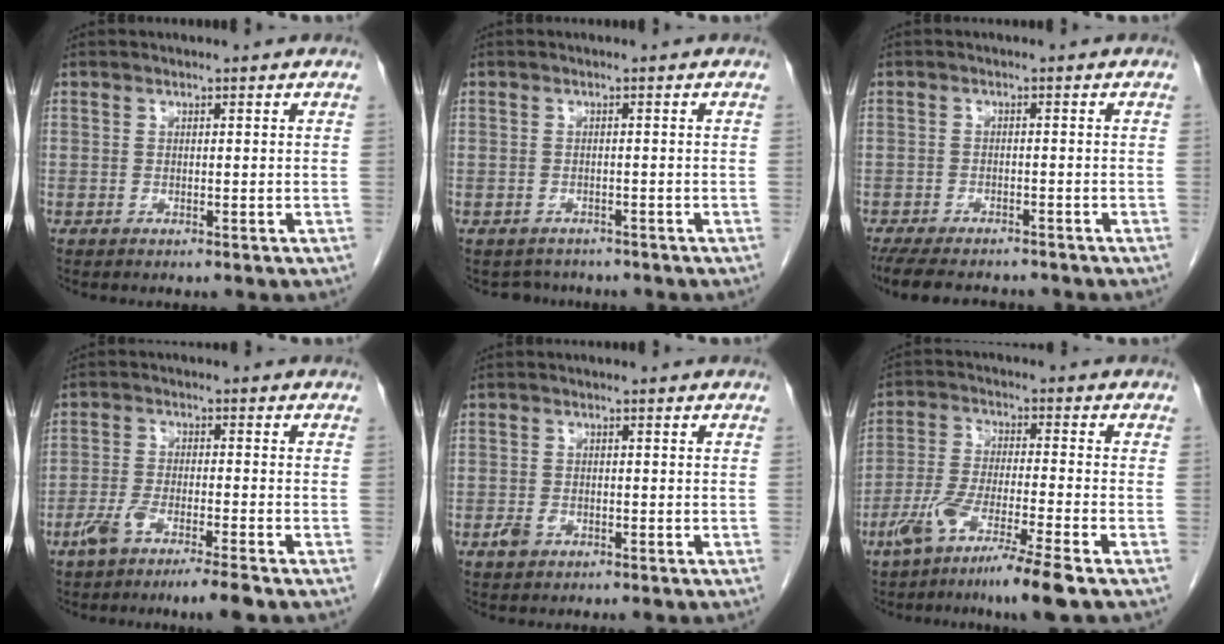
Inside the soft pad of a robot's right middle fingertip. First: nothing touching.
{"total": 2.8, "force": [-2.4, 1.3, -0.4], "torque": [0.001, 0.003, -0.036]}
{"total": 10.6, "force": [-9.1, 3.2, 4.3], "torque": [-0.086, -0.012, -0.130]}
{"total": 6.6, "force": [-4.4, 0.3, 4.8], "torque": [-0.092, -0.007, -0.079]}
{"total": 2.0, "force": [-0.9, 1.3, 1.2], "torque": [-0.021, 0.003, -0.012]}
{"total": 9.9, "force": [-6.5, -0.5, 7.5], "torque": [-0.149, -0.026, -0.122]}